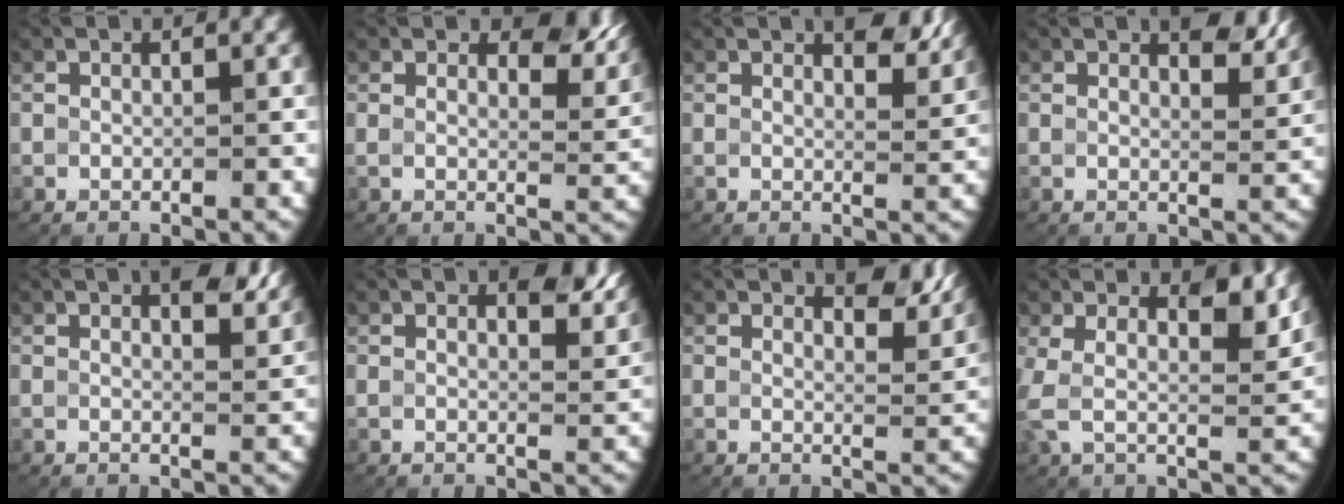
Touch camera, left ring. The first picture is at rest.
{"total": 3.7, "force": [2.5, 1.1, 2.6], "torque": [-0.037, -0.009, 0.037]}
{"total": 3.3, "force": [2.7, 0.4, 1.9], "torque": [-0.029, -0.008, 0.041]}
{"total": 3.1, "force": [2.5, 0.3, 1.8], "torque": [-0.028, -0.009, 0.039]}
{"total": 3.1, "force": [2.2, 0.4, 2.2], "torque": [-0.036, -0.008, 0.035]}
{"total": 2.9, "force": [2.0, 0.6, 2.0], "torque": [-0.029, -0.010, 0.030]}
{"total": 3.9, "force": [3.1, 0.7, 2.2], "torque": [-0.035, -0.008, 0.047]}
{"total": 4.2, "force": [1.6, 2.1, 3.3], "torque": [-0.076, -0.016, 0.029]}